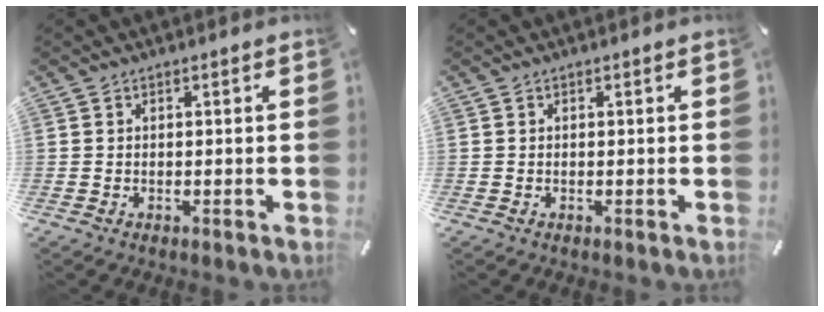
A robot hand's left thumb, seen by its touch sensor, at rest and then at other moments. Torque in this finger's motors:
{"motor_torque": [-0.06, 0.11, -0.15, 0.07, -0.10]}